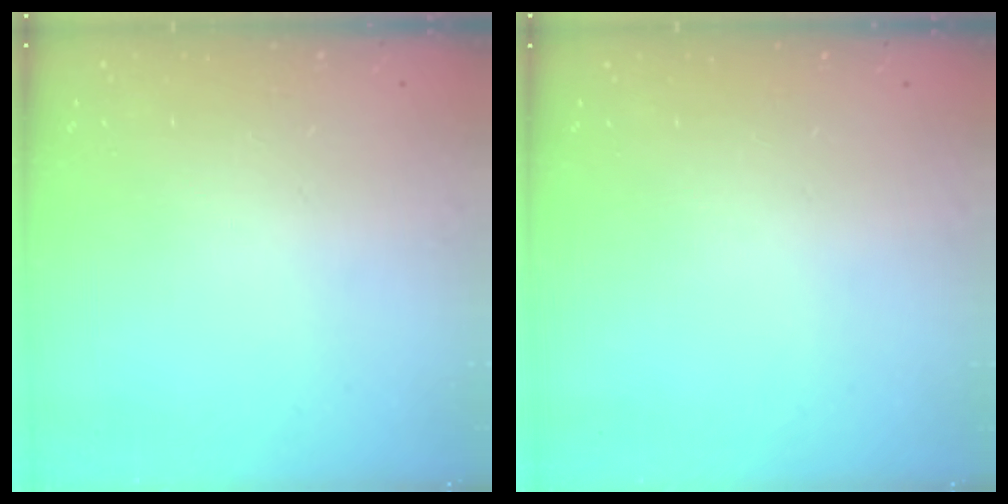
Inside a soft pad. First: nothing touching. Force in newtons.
{"total": 0.0}